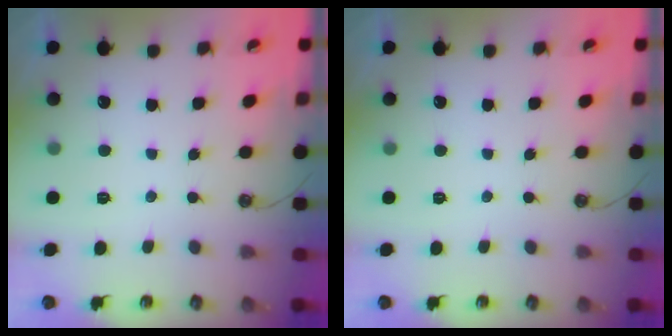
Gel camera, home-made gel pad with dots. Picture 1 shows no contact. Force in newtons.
{"total": 0.0}